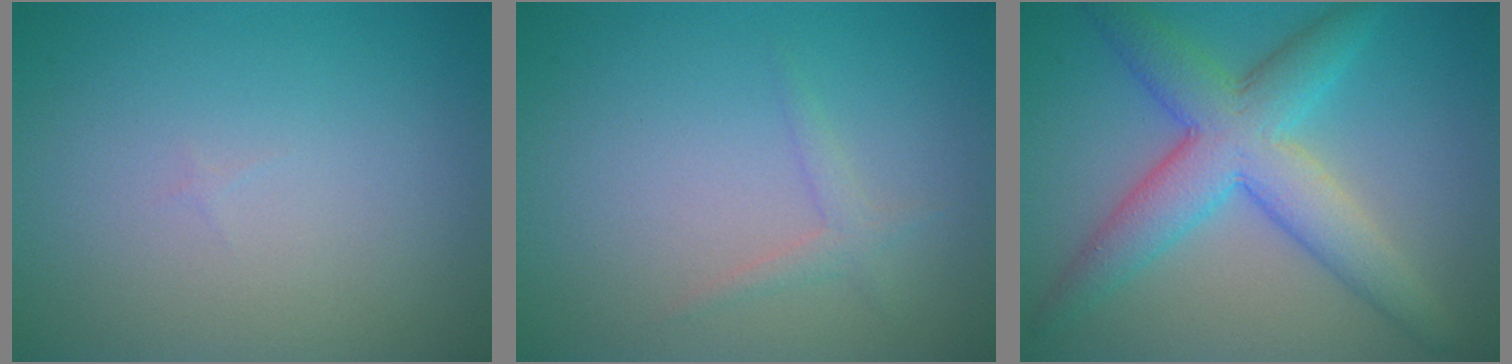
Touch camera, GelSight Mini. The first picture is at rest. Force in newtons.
{"total": 1.2, "press": 1.1, "slide": 0.1}
{"total": 6.8, "press": 6.8, "slide": 0.2}